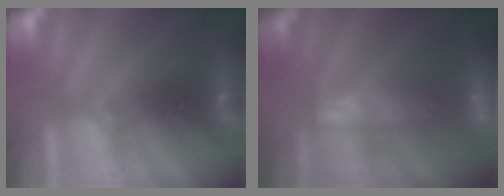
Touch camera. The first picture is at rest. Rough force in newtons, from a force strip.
{"total": 8.7}